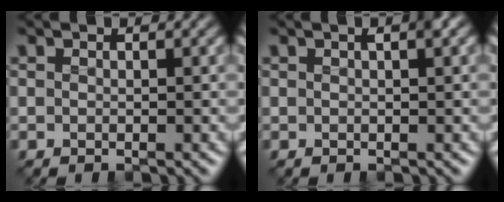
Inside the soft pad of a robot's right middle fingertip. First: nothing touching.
{"total": 1.2, "force": [0.4, 0.2, 1.2], "torque": [-0.016, 0.002, 0.003]}